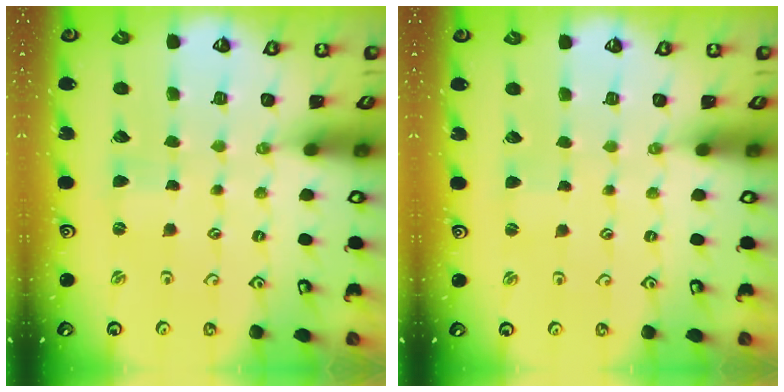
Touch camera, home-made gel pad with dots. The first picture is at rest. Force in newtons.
{"total": 1.0, "press": 1.0, "slide": 0.2}